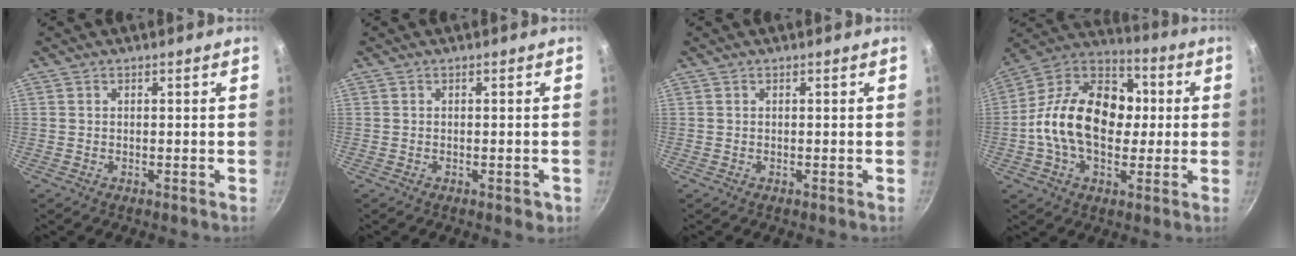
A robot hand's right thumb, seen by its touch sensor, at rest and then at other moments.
{"total": 1.8, "force": [-0.8, 0.9, 1.4], "torque": [-0.016, 0.003, -0.006]}
{"total": 0.0}
{"total": 21.2, "force": [-0.2, 14.5, 15.4], "torque": [-0.224, 0.037, -0.024]}